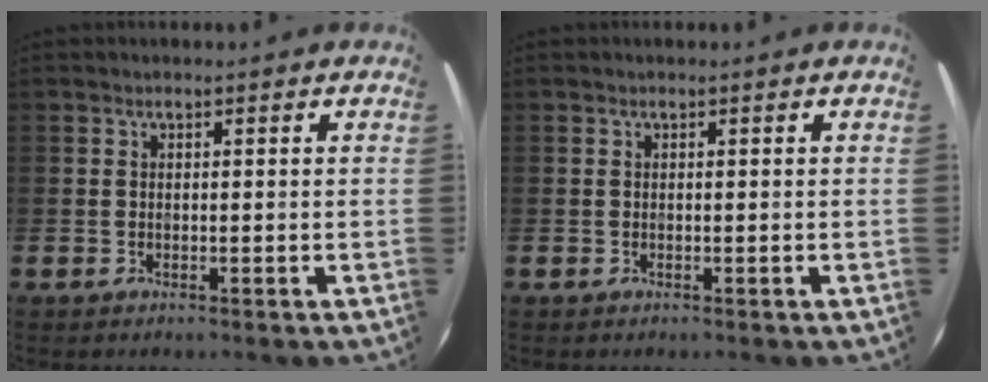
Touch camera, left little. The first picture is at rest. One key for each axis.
{"total": 0.0}